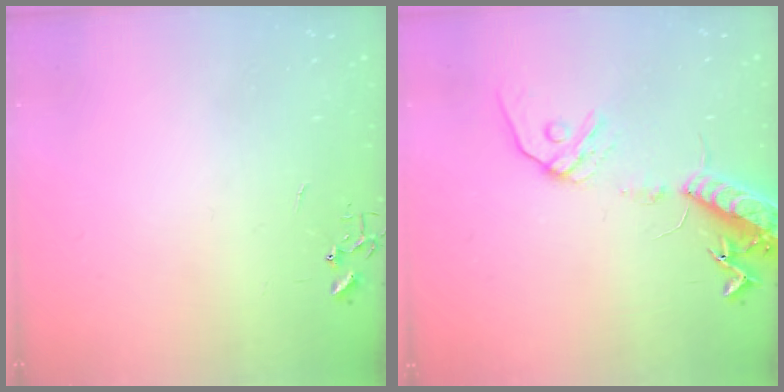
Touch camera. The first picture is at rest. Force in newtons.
{"total": 15.4, "press": 15.0, "slide": 3.4}